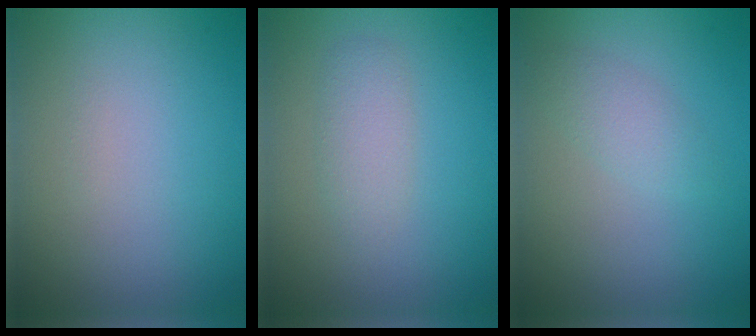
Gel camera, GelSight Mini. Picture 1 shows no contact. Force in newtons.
{"total": 2.1, "press": 2.1, "slide": 0.0}
{"total": 1.7, "press": 1.7, "slide": 0.0}